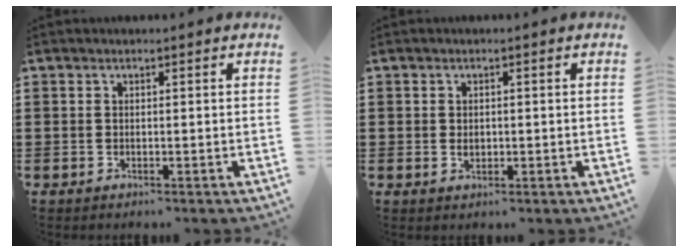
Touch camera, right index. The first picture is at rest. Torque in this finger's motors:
{"motor_torque": [1.10, 1.04, 0.14, 0.00]}